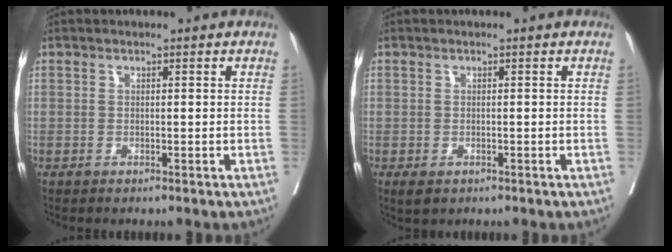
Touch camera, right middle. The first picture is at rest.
{"total": 1.7, "force": [-0.9, 1.0, 1.0], "torque": [-0.013, -0.002, -0.006]}